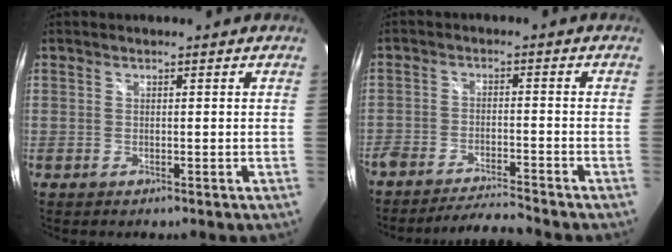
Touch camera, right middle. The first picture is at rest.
{"total": 8.2, "force": [-7.8, 0.1, 2.4], "torque": [-0.063, -0.001, -0.132]}